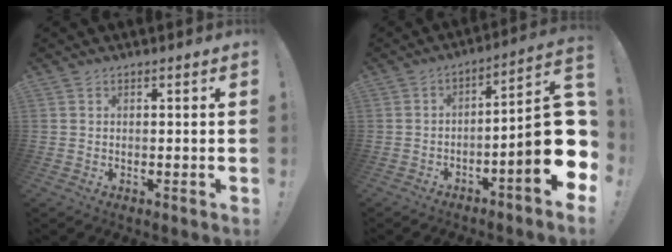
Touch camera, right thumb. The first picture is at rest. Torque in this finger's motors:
{"motor_torque": [2.25, 2.38, 1.50, -1.27, 0.24]}